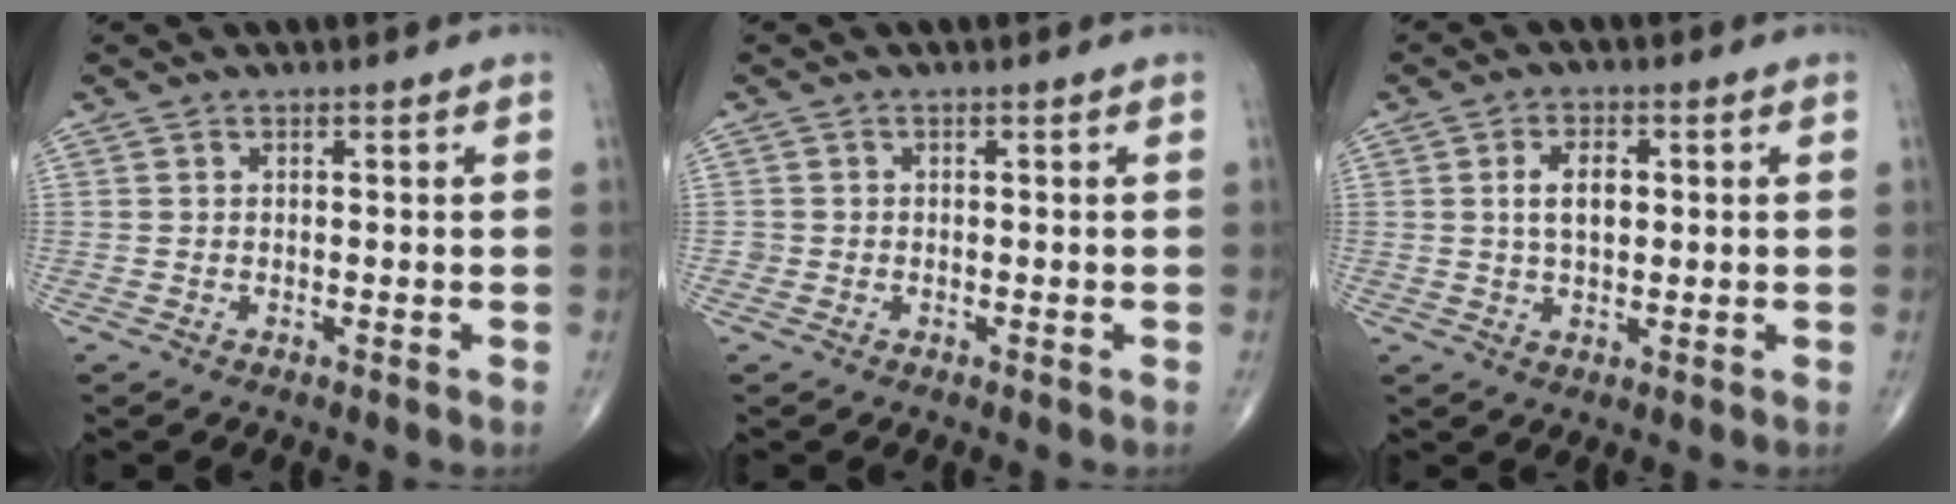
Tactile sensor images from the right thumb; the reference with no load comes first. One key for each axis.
{"total": 0.9, "fx": -0.2, "fy": 0.8, "fz": 0.0, "tx": 0.003, "ty": 0.005, "tz": -0.006}
{"total": 5.3, "fx": 0.9, "fy": 3.0, "fz": 4.3, "tx": -0.070, "ty": 0.002, "tz": 0.014}